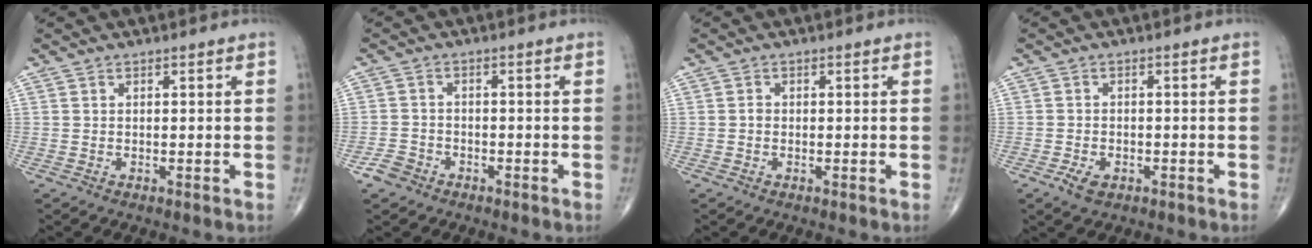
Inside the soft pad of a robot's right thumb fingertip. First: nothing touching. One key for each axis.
{"total": 3.2, "fx": -2.2, "fy": 2.3, "fz": 0.8, "tx": -0.012, "ty": 0.014, "tz": -0.041}
{"total": 0.7, "fx": -0.2, "fy": 0.6, "fz": 0.4, "tx": -0.003, "ty": 0.002, "tz": -0.007}
{"total": 3.1, "fx": -1.6, "fy": 1.9, "fz": 1.8, "tx": -0.032, "ty": 0.002, "tz": -0.024}